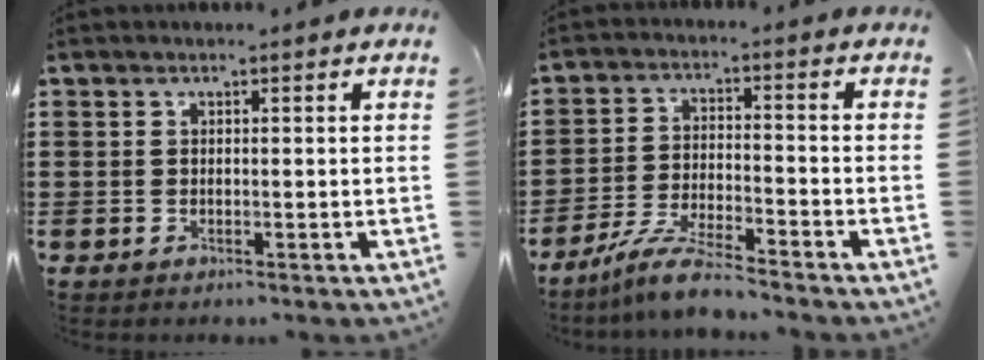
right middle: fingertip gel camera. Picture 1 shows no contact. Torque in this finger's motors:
{"motor_torque": [1.11, -1.03, 0.22, 0.11]}